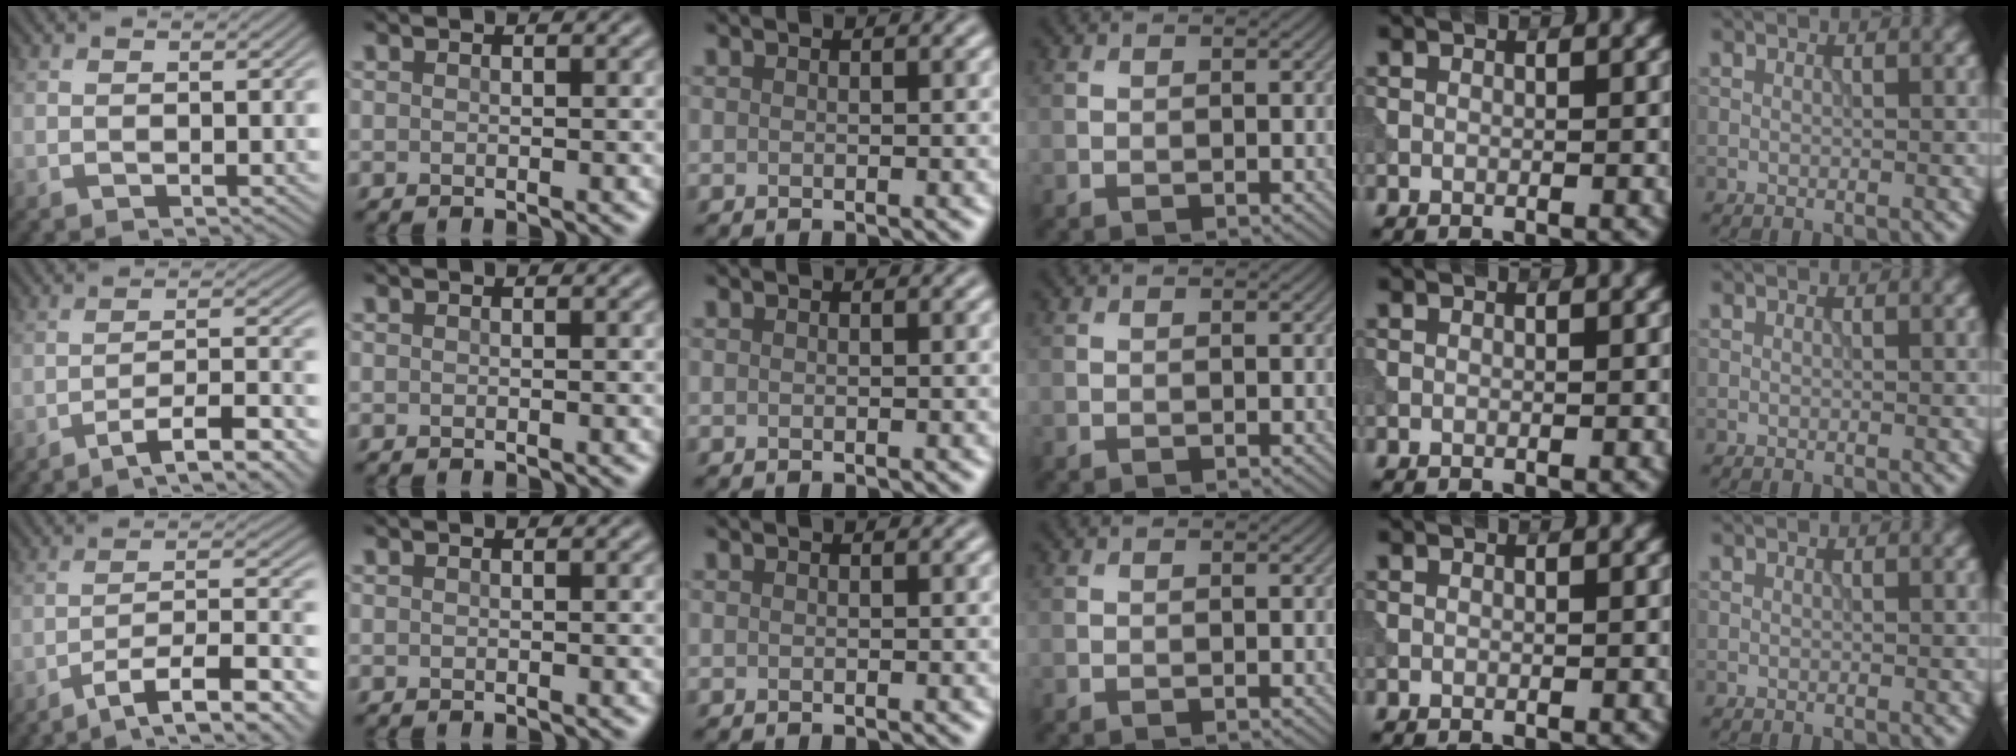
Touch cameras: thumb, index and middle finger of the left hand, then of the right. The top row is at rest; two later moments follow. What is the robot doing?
{"motion": "extract", "object": "tissue"}